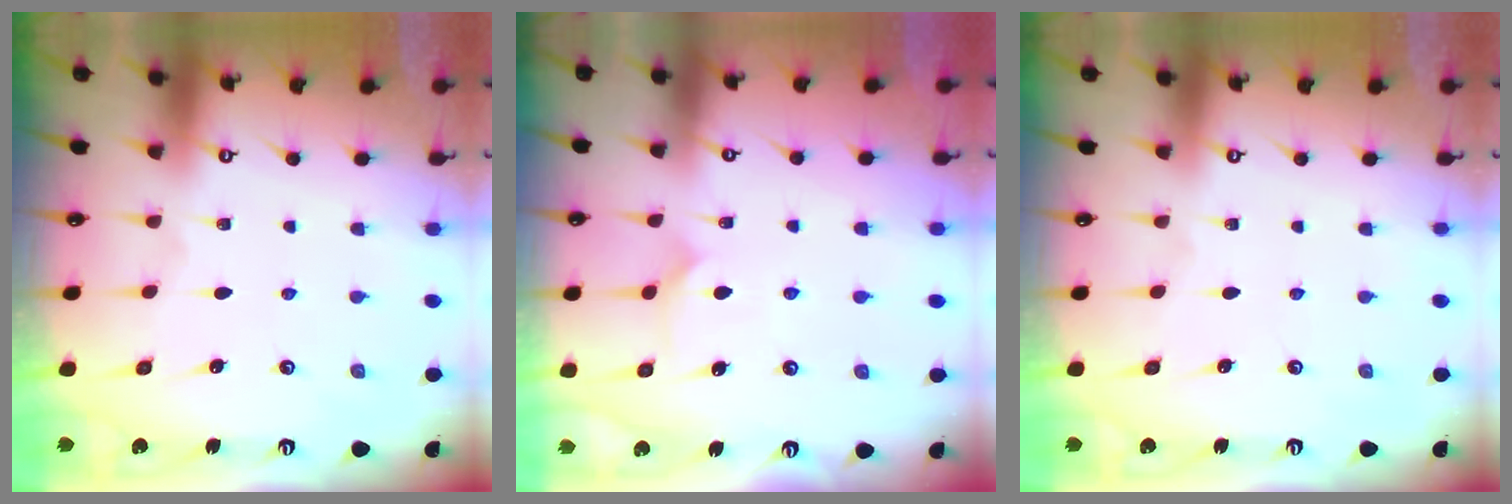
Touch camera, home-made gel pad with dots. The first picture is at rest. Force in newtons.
{"total": 8.1, "press": 8.1, "slide": 0.1}
{"total": 0.0}